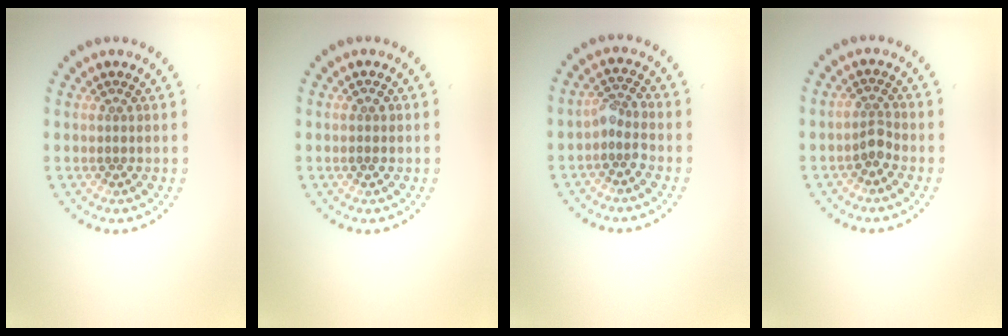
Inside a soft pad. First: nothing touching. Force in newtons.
{"total": 0.8, "press": 0.8, "slide": 0.1}
{"total": 1.9, "press": 1.5, "slide": 1.2}
{"total": 1.6, "press": 1.2, "slide": 1.1}